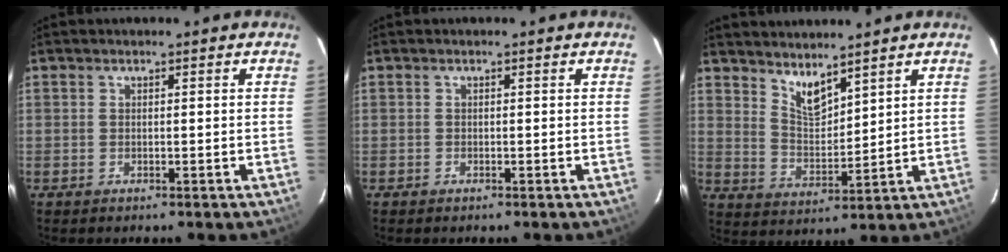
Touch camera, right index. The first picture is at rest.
{"total": 0.0}
{"total": 6.1, "force": [4.9, 1.8, 3.1], "torque": [-0.051, -0.008, 0.096]}